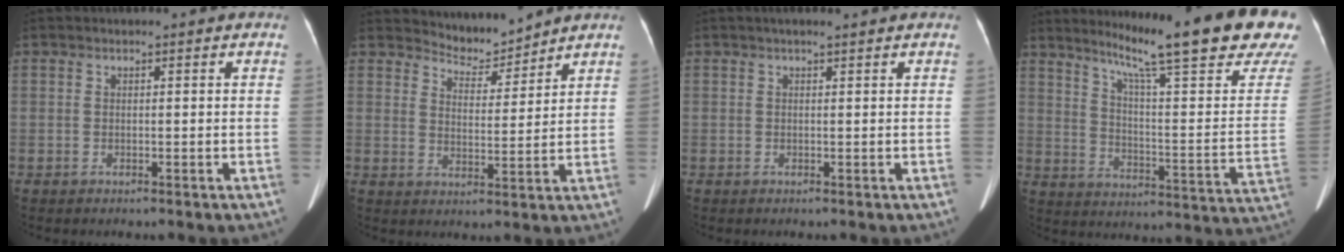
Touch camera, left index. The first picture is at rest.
{"total": 5.0, "force": [5.0, 0.4, -0.5], "torque": [0.002, -0.005, 0.086]}
{"total": 2.0, "force": [1.6, 0.0, 1.2], "torque": [-0.018, 0.016, 0.026]}
{"total": 25.7, "force": [19.8, 0.3, 16.3], "torque": [-0.239, -0.070, 0.261]}